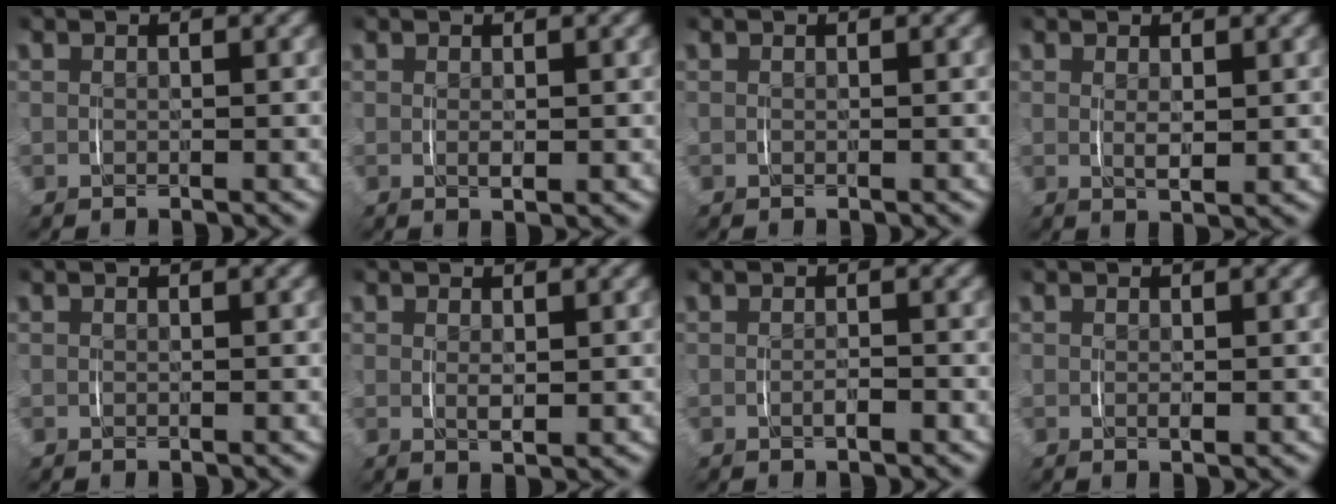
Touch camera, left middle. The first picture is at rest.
{"total": 0.8, "force": [0.0, 0.1, 0.8], "torque": [-0.010, -0.003, 0.002]}
{"total": 0.0}
{"total": 1.5, "force": [0.3, 0.4, 1.4], "torque": [-0.024, -0.009, 0.010]}
{"total": 0.0}
{"total": 1.2, "force": [0.3, 0.3, 1.1], "torque": [-0.017, -0.008, 0.009]}
{"total": 0.9, "force": [-0.6, 0.3, 0.6], "torque": [-0.010, 0.000, -0.012]}
{"total": 0.5, "force": [0.0, 0.0, 0.5], "torque": [-0.006, -0.003, 0.001]}